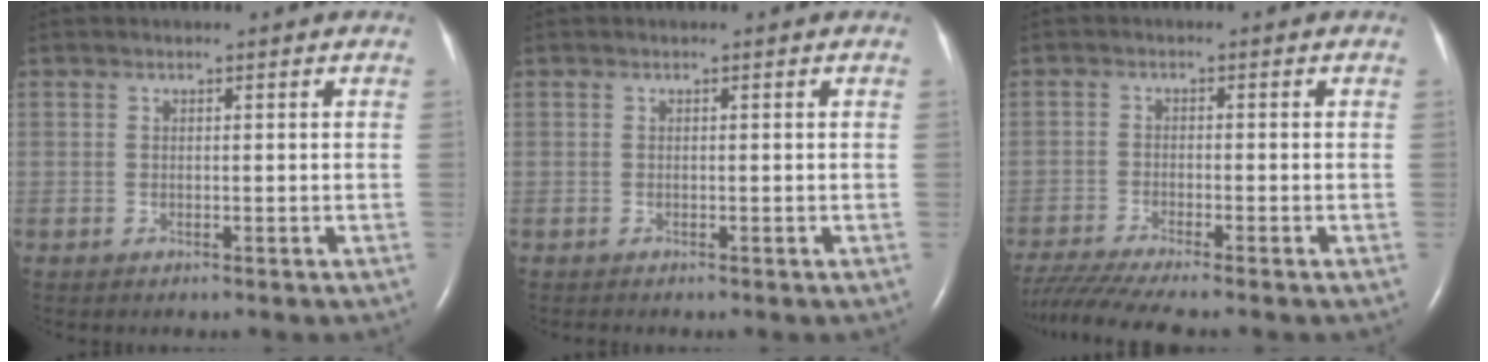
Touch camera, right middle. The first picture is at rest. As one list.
[{"total": 0.0}, {"total": 8.4, "force": [-7.4, -0.9, 4.1], "torque": [-0.069, -0.025, -0.125]}]